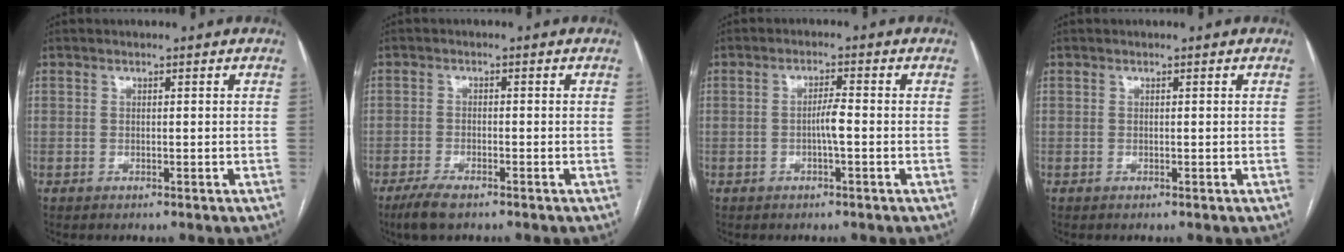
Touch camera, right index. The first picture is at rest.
{"total": 4.2, "force": [-3.1, 0.9, 2.7], "torque": [-0.059, -0.007, -0.056]}
{"total": 2.7, "force": [-0.6, 0.1, 2.6], "torque": [-0.045, 0.002, -0.012]}
{"total": 0.0}